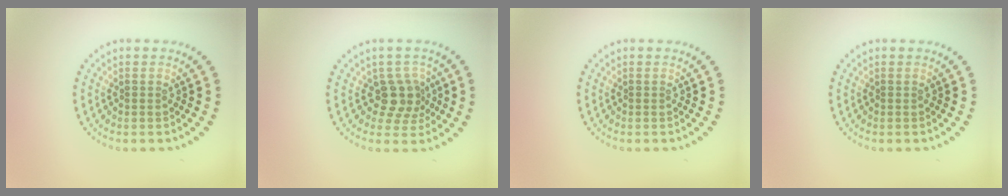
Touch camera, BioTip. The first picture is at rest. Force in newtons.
{"total": 2.8, "press": 2.3, "slide": 1.7}
{"total": 0.0}
{"total": 0.0}